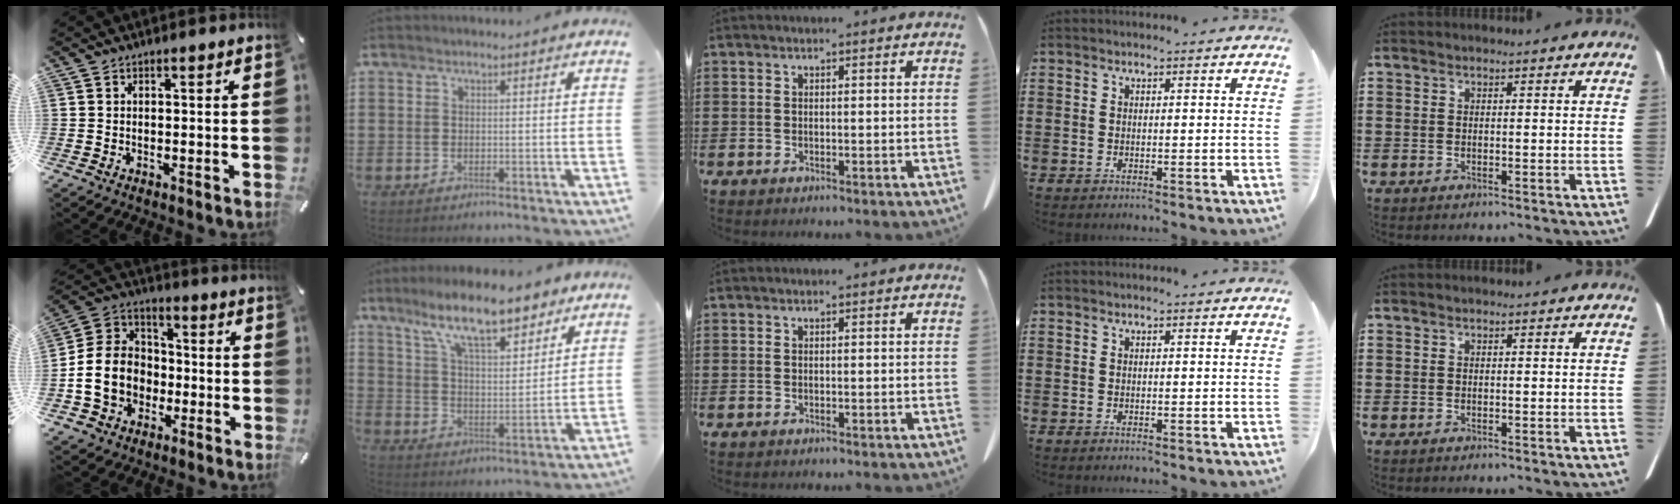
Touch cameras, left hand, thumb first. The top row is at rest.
{"thumb": {"total": 12.9, "force": [-3.3, 11.2, 5.4], "torque": [-0.112, 0.021, -0.058]}, "index": {"total": 12.2, "force": [9.5, 2.7, 7.2], "torque": [-0.149, -0.029, 0.167]}}